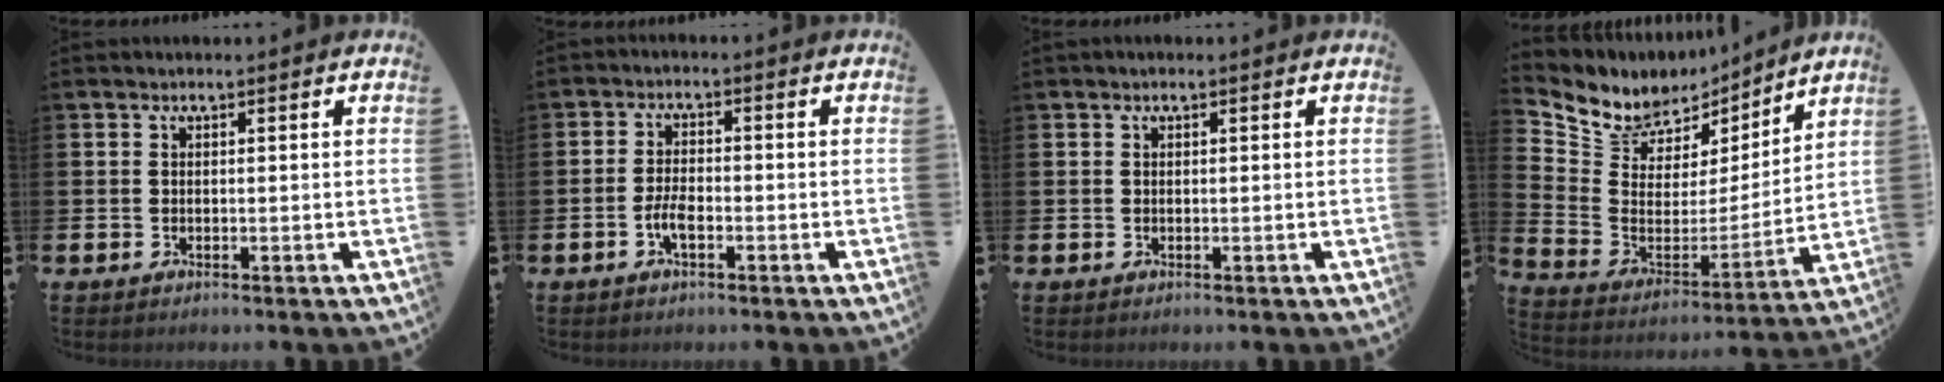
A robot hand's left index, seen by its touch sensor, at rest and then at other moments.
{"total": 3.0, "force": [-1.3, 1.1, 2.5], "torque": [-0.050, -0.001, -0.026]}
{"total": 0.0}
{"total": 7.5, "force": [6.6, 3.7, -0.2], "torque": [-0.056, -0.053, 0.119]}